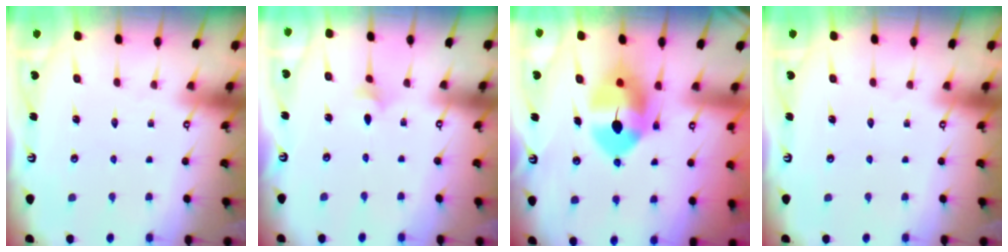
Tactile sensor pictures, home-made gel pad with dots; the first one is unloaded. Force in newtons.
{"total": 3.0, "press": 2.9, "slide": 0.8}
{"total": 11.8, "press": 11.6, "slide": 2.0}
{"total": 0.0}